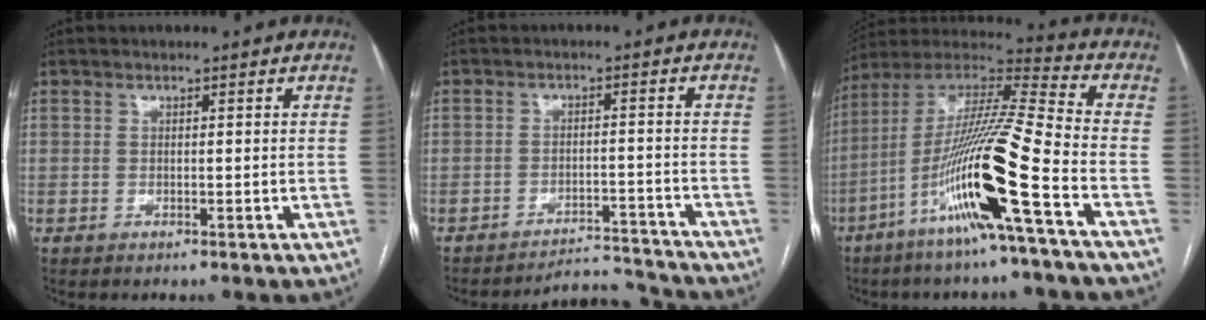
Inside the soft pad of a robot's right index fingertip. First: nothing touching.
{"total": 6.8, "force": [-6.7, 0.0, -1.2], "torque": [0.022, 0.018, -0.098]}
{"total": 19.3, "force": [-7.9, -0.9, 17.6], "torque": [-0.353, -0.020, -0.158]}